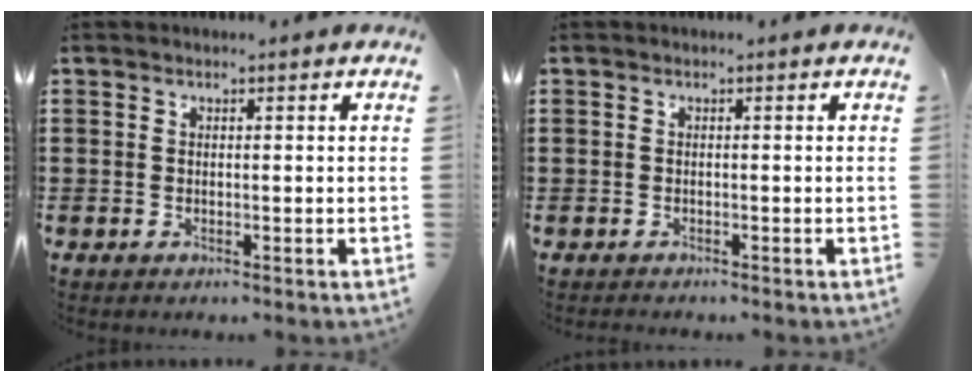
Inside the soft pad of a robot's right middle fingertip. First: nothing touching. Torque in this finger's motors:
{"motor_torque": [-1.23, 0.91, -1.05, -0.21]}